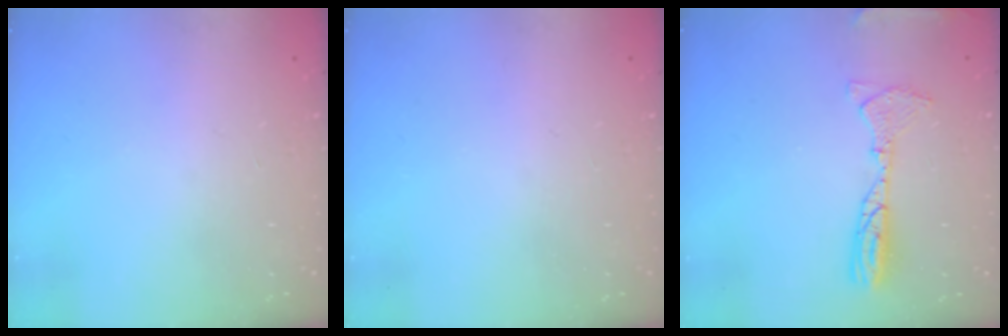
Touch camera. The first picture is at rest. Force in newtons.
{"total": 0.0}
{"total": 10.6, "press": 10.4, "slide": 2.2}